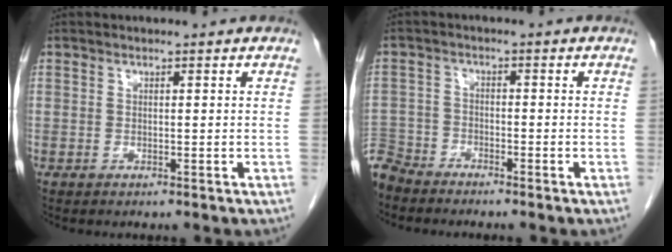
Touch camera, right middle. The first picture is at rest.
{"total": 5.8, "force": [-5.5, 1.9, 0.3], "torque": [-0.002, -0.009, -0.111]}